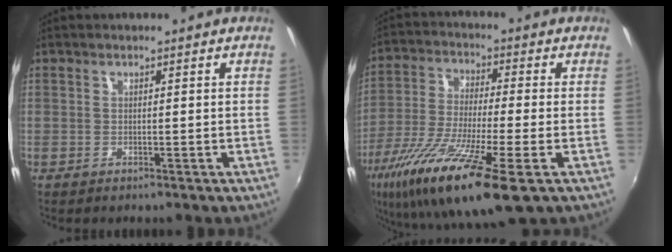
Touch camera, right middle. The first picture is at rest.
{"total": 19.1, "force": [-9.7, 3.2, 16.1], "torque": [-0.321, -0.059, -0.181]}